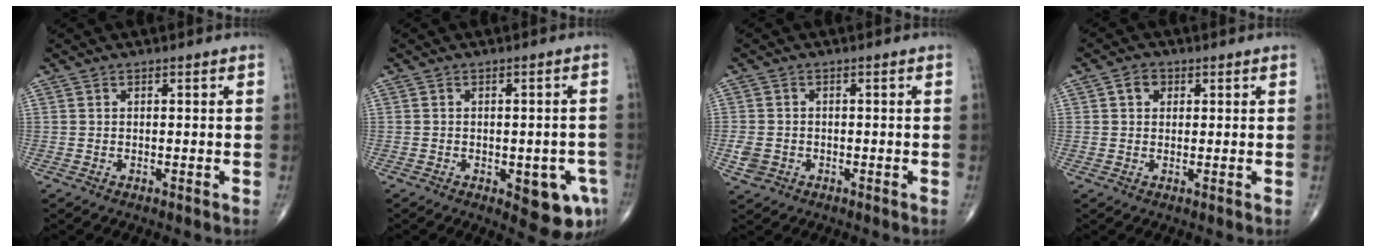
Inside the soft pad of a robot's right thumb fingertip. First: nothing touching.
{"total": 8.9, "force": [-3.3, 3.7, 7.4], "torque": [-0.065, 0.006, -0.031]}
{"total": 3.6, "force": [-1.1, 3.0, 1.7], "torque": [-0.036, 0.003, -0.018]}
{"total": 2.9, "force": [0.9, 2.3, 1.4], "torque": [-0.015, 0.004, 0.014]}